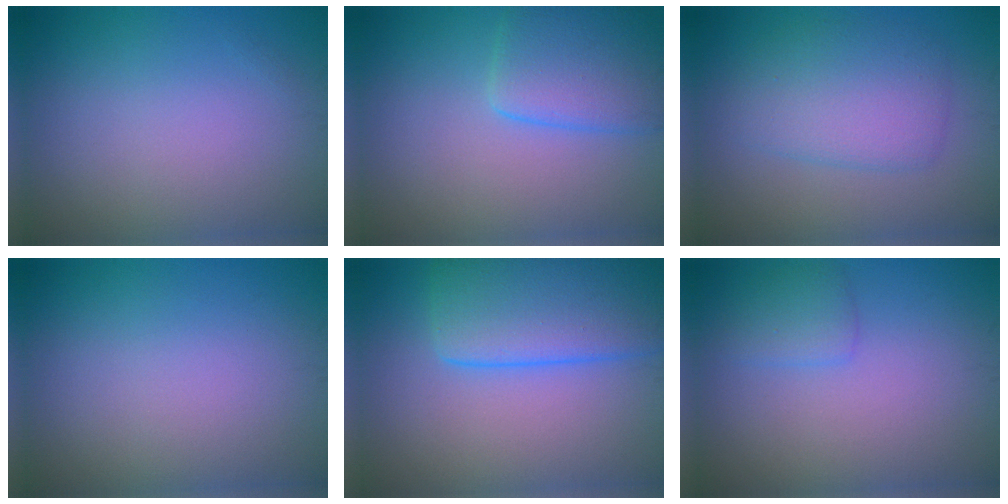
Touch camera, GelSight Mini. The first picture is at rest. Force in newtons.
{"total": 4.6, "press": 4.6, "slide": 0.5}
{"total": 4.3, "press": 4.3, "slide": 0.1}
{"total": 0.0}
{"total": 8.1, "press": 8.1, "slide": 0.3}
{"total": 1.6, "press": 1.6, "slide": 0.1}